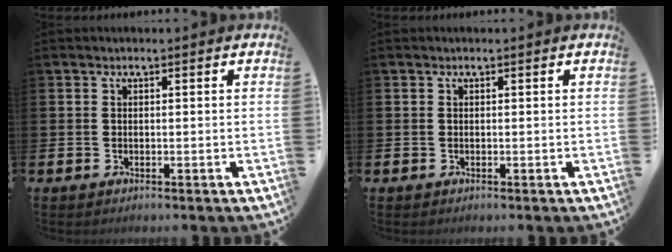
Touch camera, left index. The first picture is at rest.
{"total": 0.0}